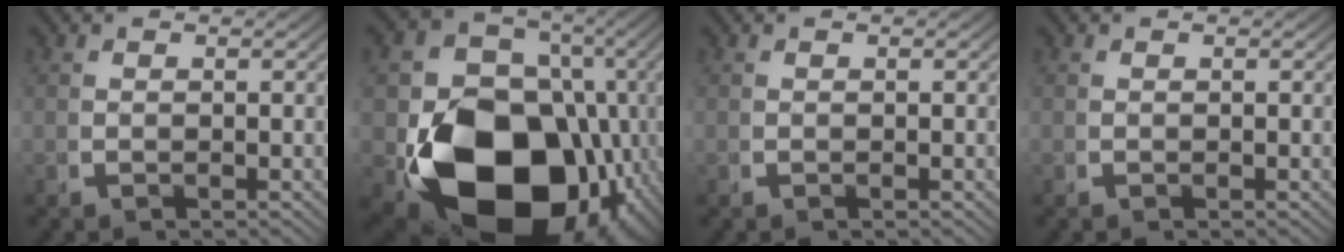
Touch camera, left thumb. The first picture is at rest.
{"total": 25.6, "force": [-5.8, 18.0, 17.3], "torque": [-0.312, -0.107, -0.052]}
{"total": 0.0}
{"total": 0.0}